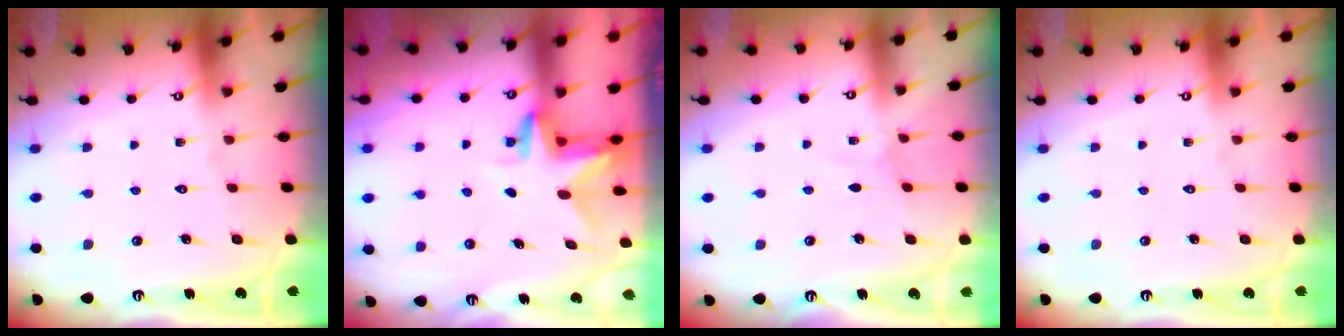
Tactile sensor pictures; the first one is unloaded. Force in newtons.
{"total": 3.1, "press": 3.0, "slide": 0.3}
{"total": 2.3, "press": 2.3, "slide": 0.4}
{"total": 0.0}